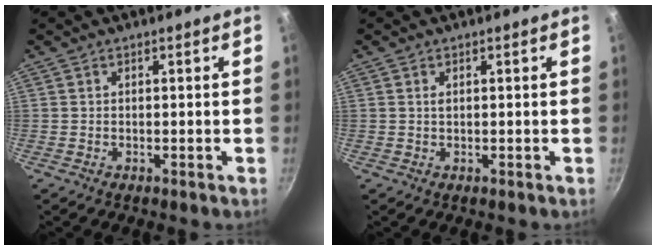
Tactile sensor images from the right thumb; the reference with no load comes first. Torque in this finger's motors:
{"motor_torque": [0.01, 0.19, 0.52, 0.00, 0.04]}